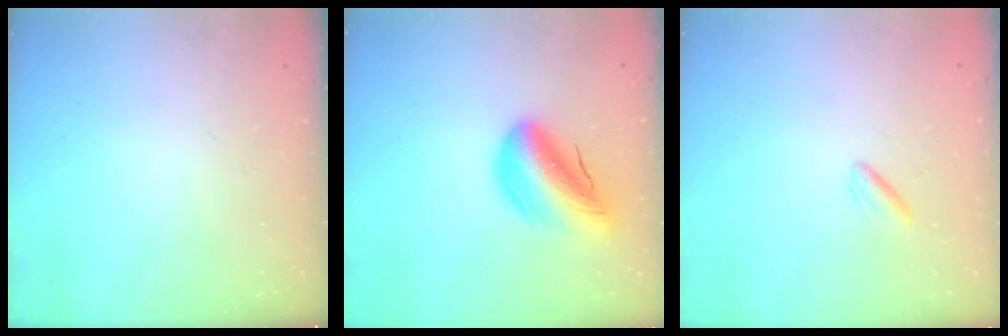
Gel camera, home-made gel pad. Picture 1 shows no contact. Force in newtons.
{"total": 15.3, "press": 14.8, "slide": 3.8}
{"total": 2.0, "press": 1.7, "slide": 1.1}